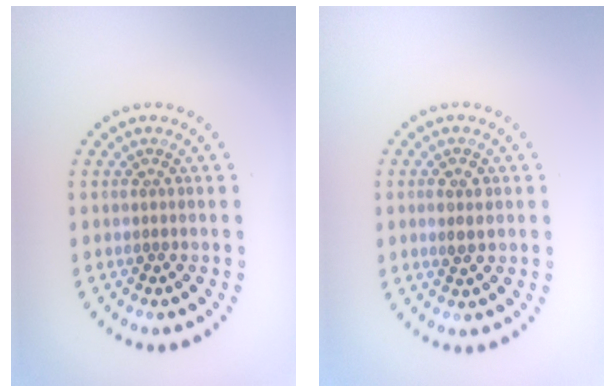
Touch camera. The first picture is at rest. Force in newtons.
{"total": 1.6, "press": 1.6, "slide": 0.3}